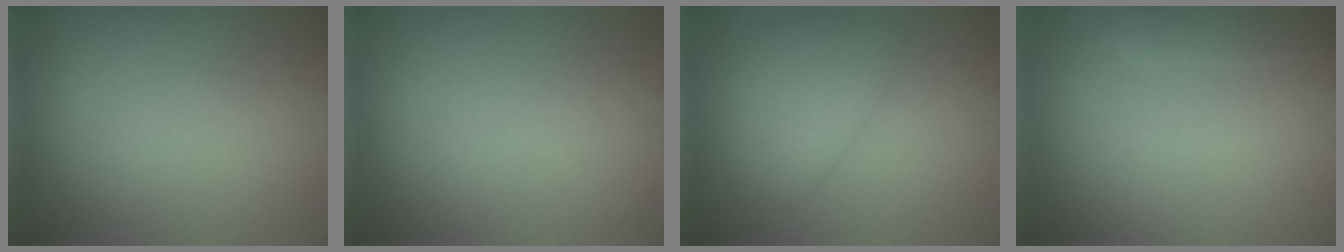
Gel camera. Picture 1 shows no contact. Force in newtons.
{"total": 0.0}
{"total": 3.2, "press": 3.2, "slide": 0.3}
{"total": 1.4, "press": 1.4, "slide": 0.1}